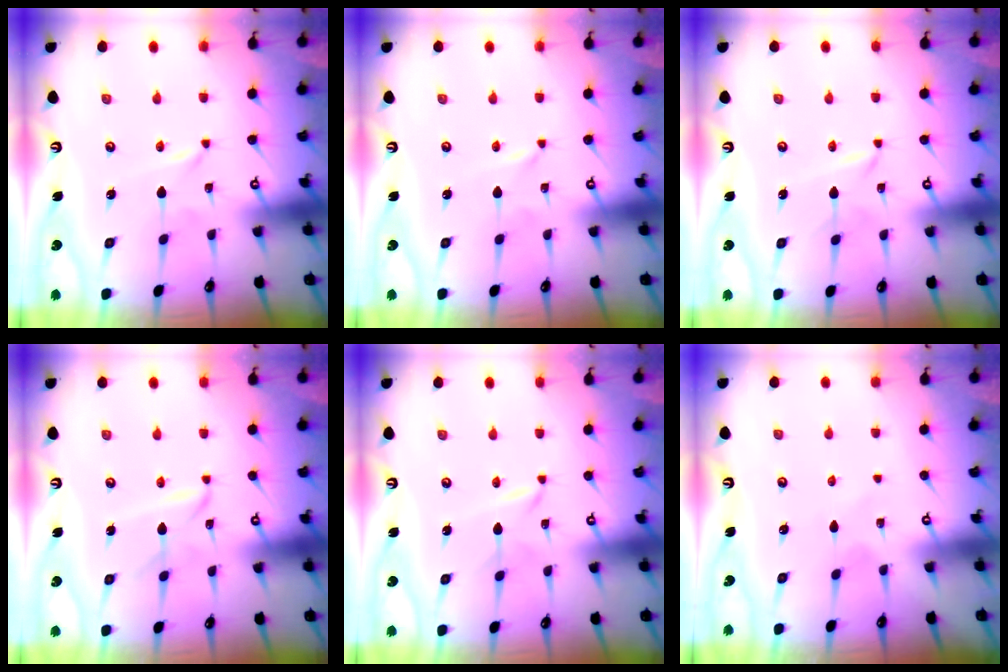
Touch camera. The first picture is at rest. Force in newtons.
{"total": 0.0}
{"total": 2.5, "press": 2.4, "slide": 0.4}
{"total": 4.2, "press": 4.2, "slide": 0.4}
{"total": 2.0, "press": 2.0, "slide": 0.3}
{"total": 1.4, "press": 1.4, "slide": 0.2}